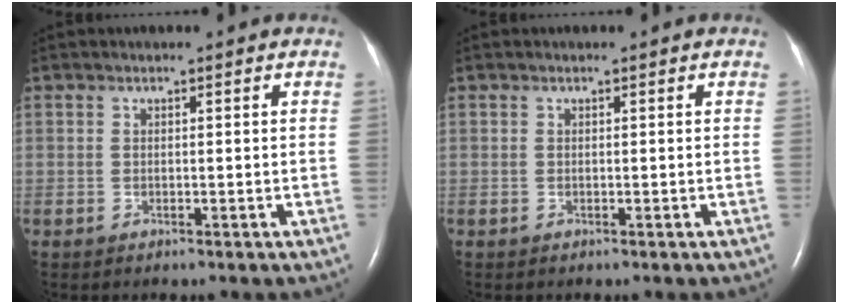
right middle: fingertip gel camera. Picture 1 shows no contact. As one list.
[{"total": 0.0}]